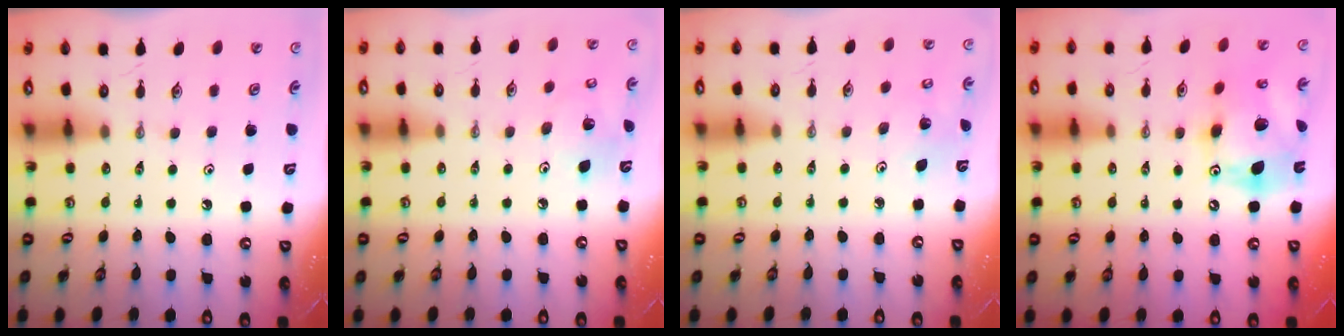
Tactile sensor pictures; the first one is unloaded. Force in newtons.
{"total": 7.7, "press": 7.5, "slide": 1.7}
{"total": 2.3, "press": 2.3, "slide": 0.2}
{"total": 15.6, "press": 15.5, "slide": 1.6}